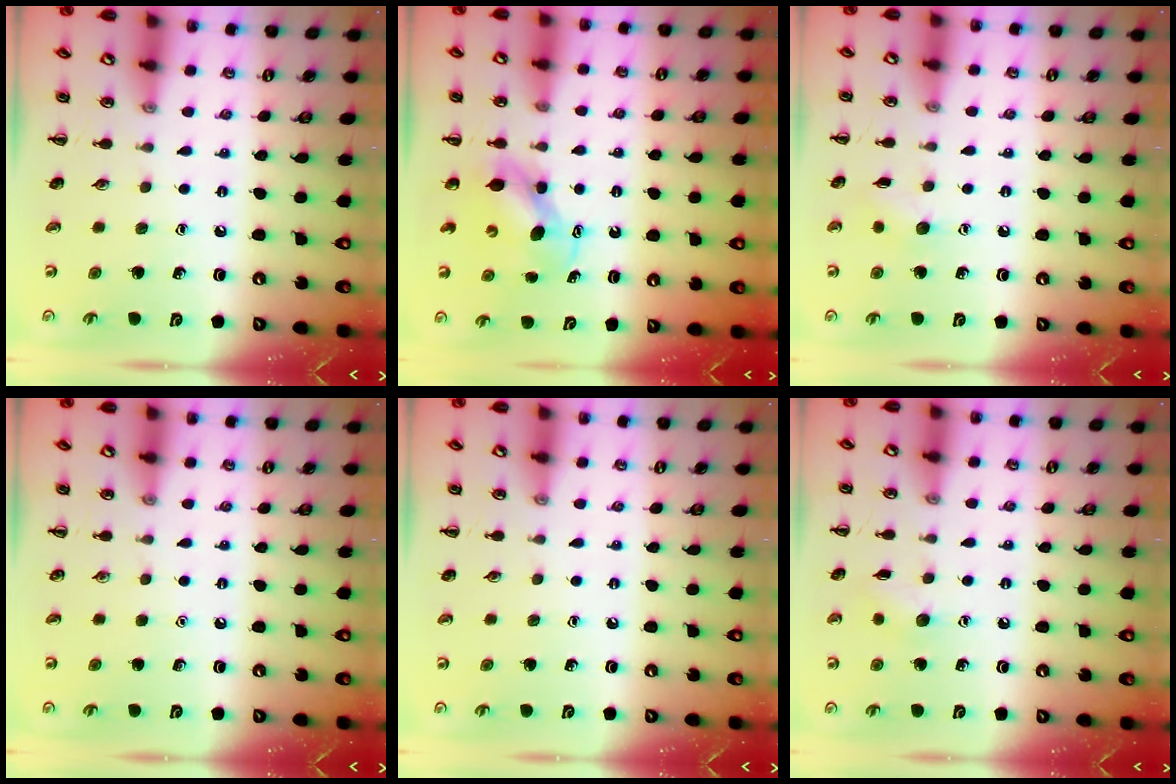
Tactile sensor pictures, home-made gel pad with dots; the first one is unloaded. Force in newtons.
{"total": 6.6, "press": 6.6, "slide": 0.7}
{"total": 5.5, "press": 5.3, "slide": 1.1}
{"total": 0.0}
{"total": 0.0}
{"total": 5.5, "press": 5.3, "slide": 1.1}